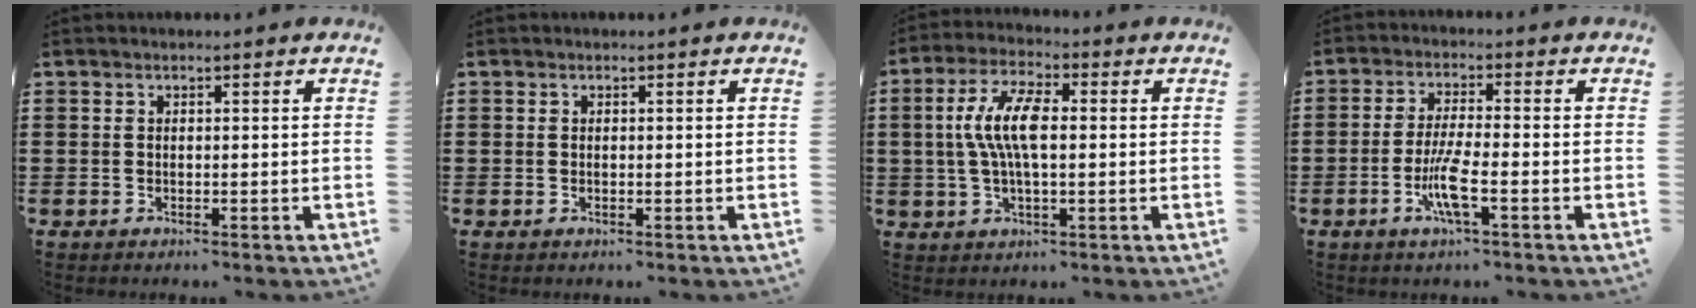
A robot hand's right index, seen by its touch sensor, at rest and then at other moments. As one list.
[{"total": 0.0}, {"total": 8.3, "force": [0.2, 2.8, 7.8], "torque": [-0.169, 0.000, -0.005]}, {"total": 6.0, "force": [-2.2, 0.7, 5.6], "torque": [-0.119, -0.014, -0.046]}]